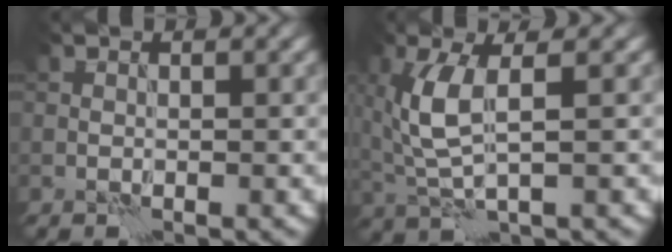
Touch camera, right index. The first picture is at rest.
{"total": 5.2, "force": [0.9, 1.9, 4.7], "torque": [-0.125, -0.004, 0.020]}